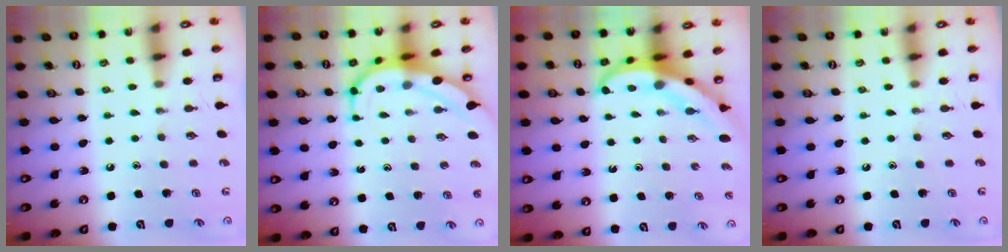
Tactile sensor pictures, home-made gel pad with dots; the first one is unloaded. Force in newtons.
{"total": 7.7, "press": 7.7, "slide": 0.8}
{"total": 5.2, "press": 5.1, "slide": 0.8}
{"total": 0.0}